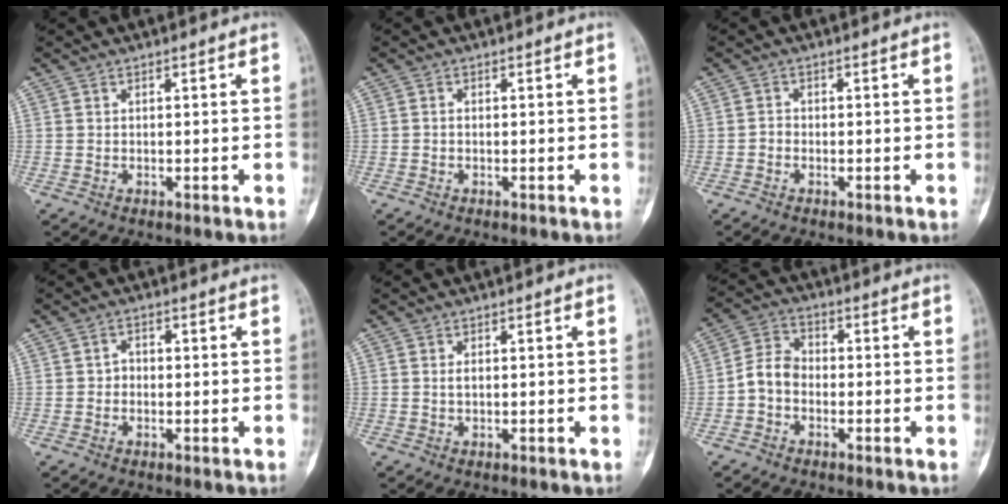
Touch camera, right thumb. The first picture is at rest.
{"total": 0.6, "force": [-0.2, 0.5, 0.3], "torque": [0.002, 0.003, -0.008]}
{"total": 1.3, "force": [-0.6, 1.0, 0.5], "torque": [-0.002, 0.005, -0.018]}
{"total": 2.1, "force": [-0.4, 1.8, 0.9], "torque": [0.001, 0.010, -0.013]}
{"total": 1.0, "force": [0.1, 0.7, 0.8], "torque": [-0.008, 0.001, 0.000]}
{"total": 5.9, "force": [-1.7, 4.6, 3.3], "torque": [-0.044, 0.022, -0.047]}